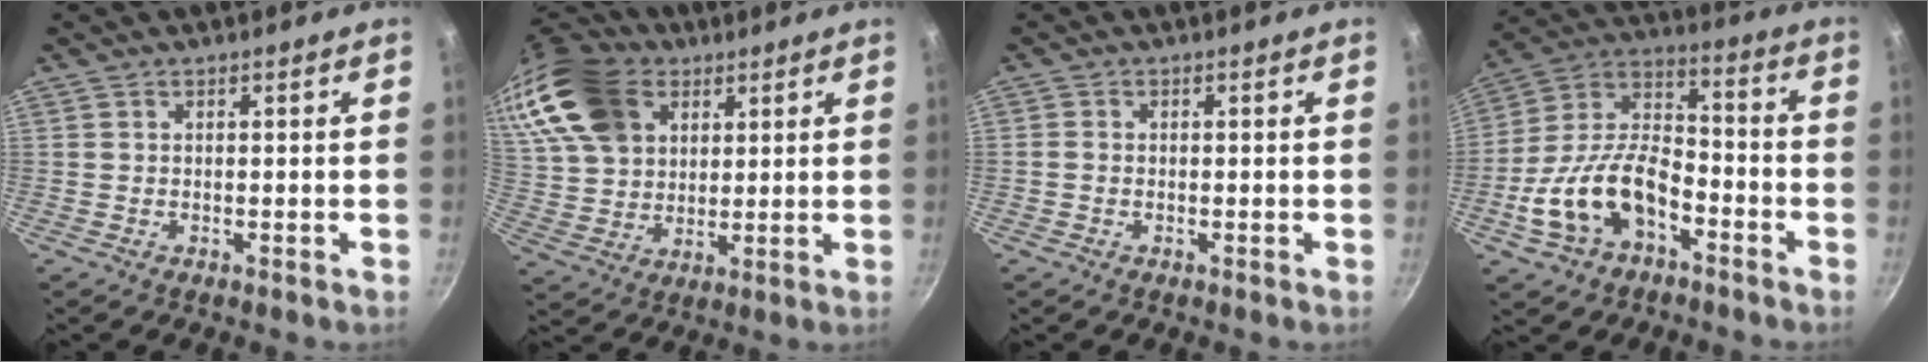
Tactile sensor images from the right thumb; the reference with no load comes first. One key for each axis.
{"total": 21.3, "fx": 9.7, "fy": 15.0, "fz": 11.6, "tx": -0.228, "ty": 0.002, "tz": 0.186}
{"total": 0.8, "fx": -0.3, "fy": 0.7, "fz": 0.3, "tx": -0.007, "ty": 0.004, "tz": -0.006}
{"total": 17.2, "fx": -7.0, "fy": 10.0, "fz": 12.1, "tx": -0.209, "ty": 0.059, "tz": -0.141}